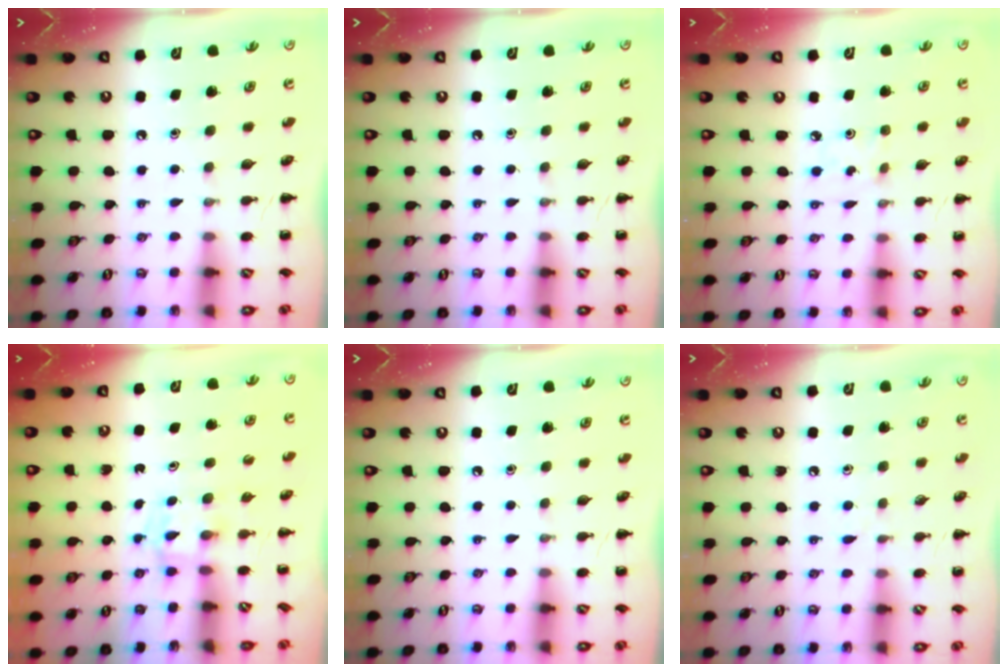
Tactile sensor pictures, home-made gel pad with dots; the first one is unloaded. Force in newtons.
{"total": 0.0}
{"total": 1.2, "press": 1.1, "slide": 0.4}
{"total": 2.4, "press": 2.2, "slide": 1.0}
{"total": 0.0}
{"total": 3.1, "press": 2.8, "slide": 1.3}